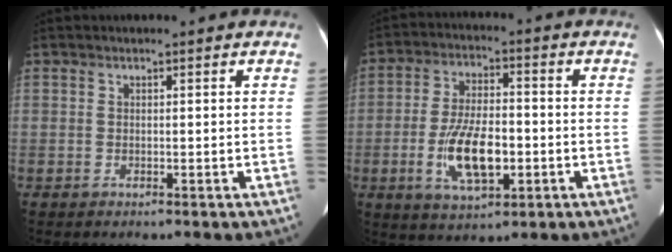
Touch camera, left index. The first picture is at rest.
{"total": 10.4, "force": [-2.7, 4.1, 9.1], "torque": [-0.183, 0.001, -0.044]}